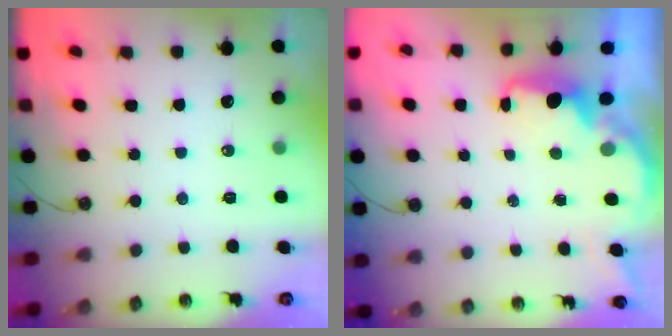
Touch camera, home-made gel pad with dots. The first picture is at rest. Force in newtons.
{"total": 2.3, "press": 2.2, "slide": 0.8}